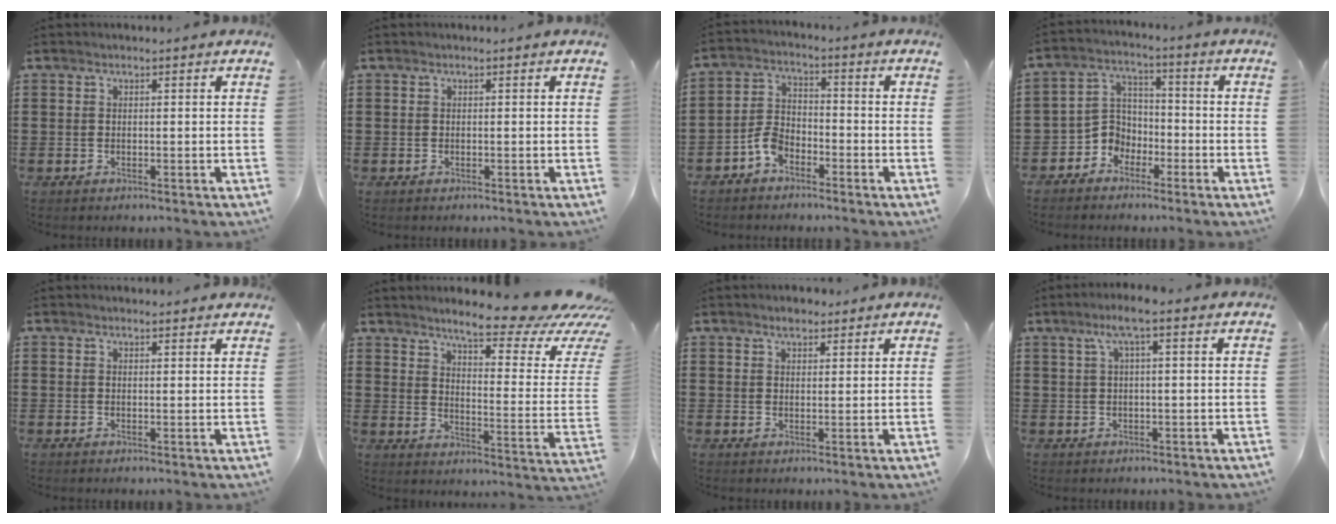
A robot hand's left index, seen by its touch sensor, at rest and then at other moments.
{"total": 0.0}
{"total": 4.5, "force": [-3.1, 2.4, 2.2], "torque": [-0.062, 0.005, -0.064]}
{"total": 5.4, "force": [-3.3, 4.1, 0.9], "torque": [-0.043, 0.003, -0.073]}
{"total": 1.3, "force": [1.3, 0.1, 0.3], "torque": [-0.008, 0.001, 0.024]}
{"total": 9.6, "force": [8.0, 0.1, 5.3], "torque": [-0.094, -0.068, 0.125]}
{"total": 2.1, "force": [1.9, 0.7, 0.7], "torque": [-0.008, -0.002, 0.034]}
{"total": 3.4, "force": [1.3, 0.0, 3.2], "torque": [-0.064, 0.001, 0.021]}